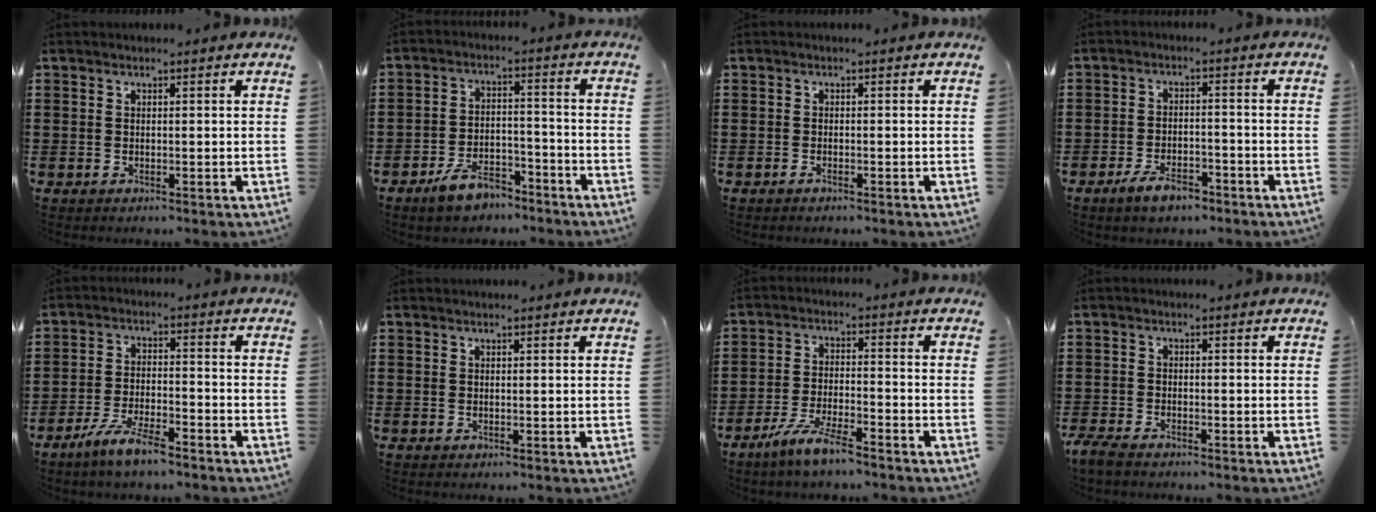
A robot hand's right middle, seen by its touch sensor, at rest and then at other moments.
{"total": 6.8, "force": [-5.7, 2.5, 2.7], "torque": [-0.052, 0.012, -0.108]}
{"total": 0.7, "force": [-0.5, 0.0, 0.4], "torque": [-0.012, -0.006, -0.007]}
{"total": 4.5, "force": [-3.5, 1.6, 2.3], "torque": [-0.050, 0.003, -0.069]}
{"total": 6.3, "force": [-5.1, 0.7, 3.6], "torque": [-0.086, -0.010, -0.097]}
{"total": 0.0}
{"total": 6.3, "force": [-5.2, 0.3, 3.6], "torque": [-0.084, -0.013, -0.099]}
{"total": 2.6, "force": [-2.3, 0.6, 1.1], "torque": [-0.041, -0.006, -0.051]}